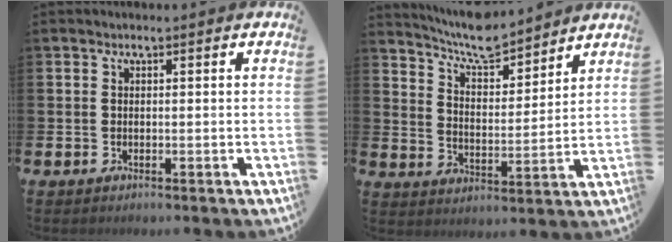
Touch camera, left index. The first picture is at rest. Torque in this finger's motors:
{"motor_torque": [0.40, -0.40, 0.17, 0.11]}